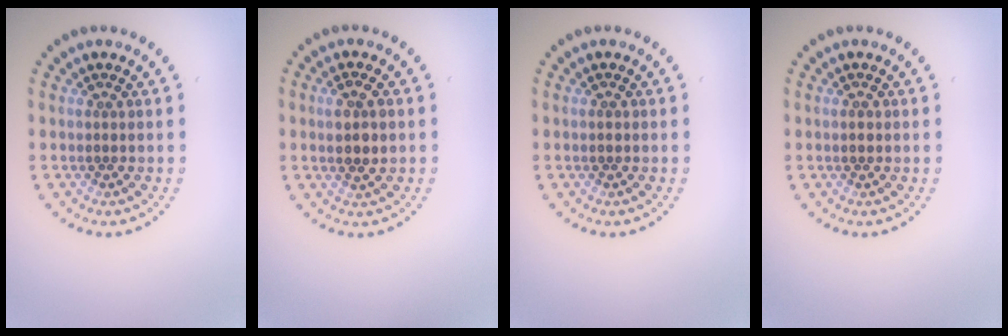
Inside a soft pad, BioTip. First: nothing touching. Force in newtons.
{"total": 2.2, "press": 2.1, "slide": 0.5}
{"total": 0.8, "press": 0.8, "slide": 0.1}
{"total": 1.1, "press": 1.1, "slide": 0.0}